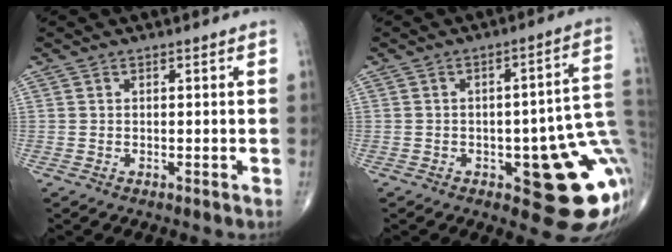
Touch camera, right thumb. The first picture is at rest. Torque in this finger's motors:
{"motor_torque": [1.75, 1.91, 1.10, -1.28, 0.19]}